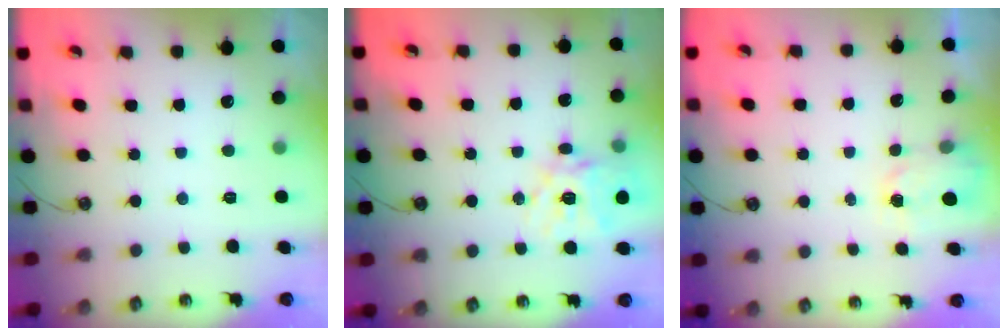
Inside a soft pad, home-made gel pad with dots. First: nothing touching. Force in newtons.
{"total": 17.1, "press": 16.9, "slide": 2.2}
{"total": 1.5, "press": 1.5, "slide": 0.2}